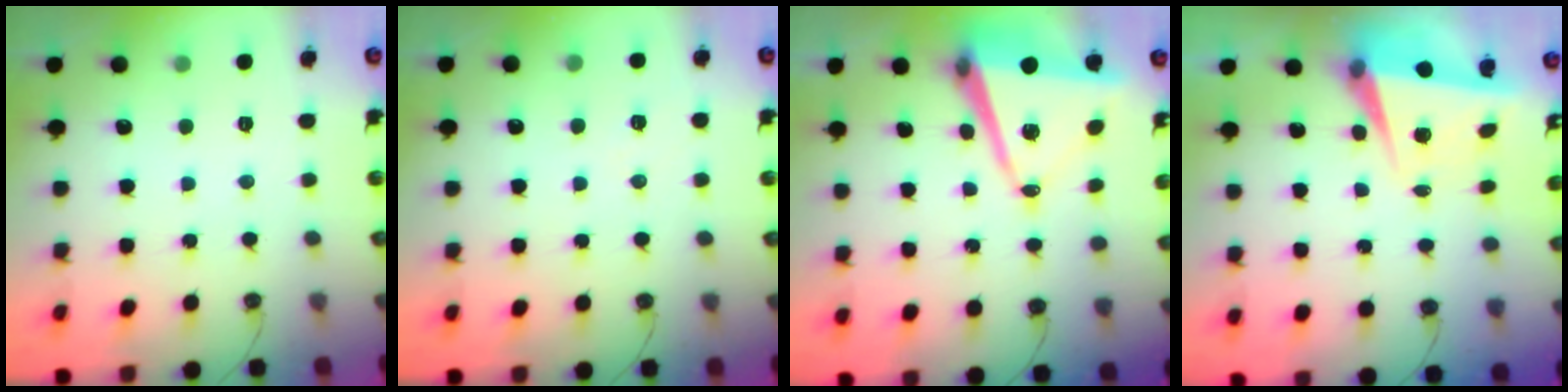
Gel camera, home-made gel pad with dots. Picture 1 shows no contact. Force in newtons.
{"total": 5.8, "press": 5.1, "slide": 2.7}
{"total": 12.7, "press": 12.1, "slide": 4.0}
{"total": 5.7, "press": 5.3, "slide": 2.0}